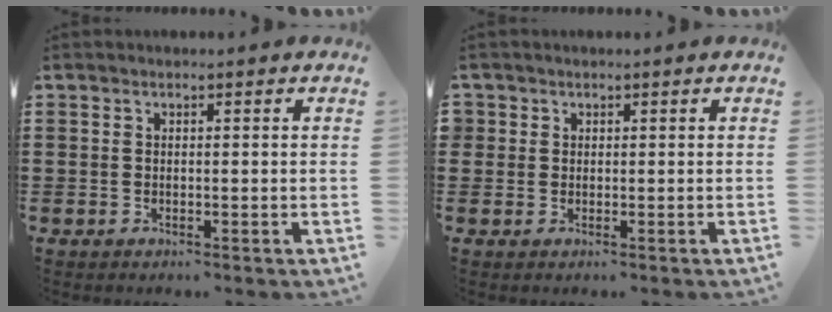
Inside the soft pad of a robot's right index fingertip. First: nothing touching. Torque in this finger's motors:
{"motor_torque": [0.39, 0.04, 0.13, 0.04]}